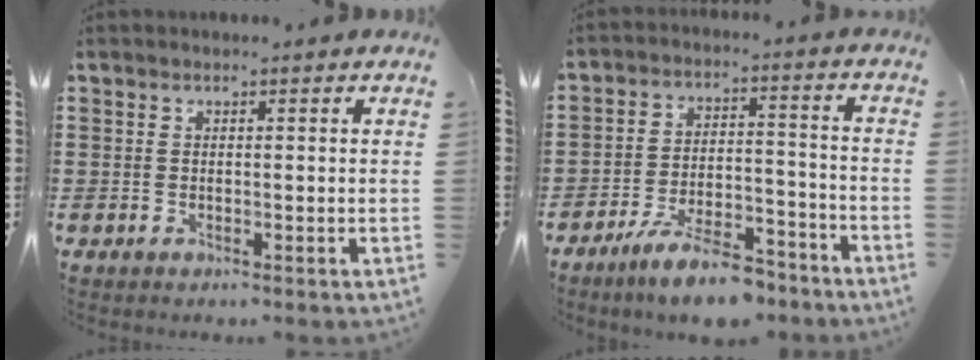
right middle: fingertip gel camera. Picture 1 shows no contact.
{"total": 9.3, "force": [-8.1, 1.8, 4.1], "torque": [-0.072, 0.022, -0.151]}